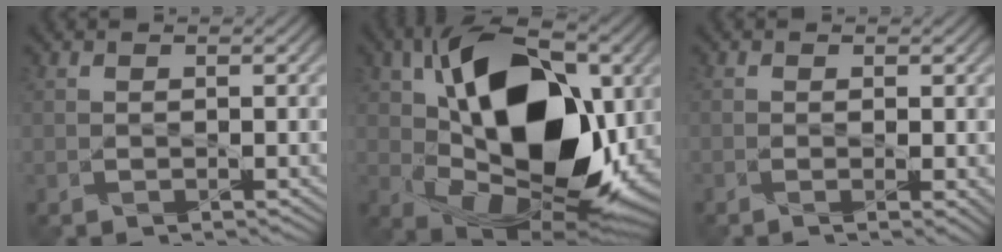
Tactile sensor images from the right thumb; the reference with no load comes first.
{"total": 18.0, "force": [2.1, 10.7, 14.3], "torque": [-0.247, 0.001, 0.030]}
{"total": 0.9, "force": [-0.1, -0.1, 0.9], "torque": [-0.010, 0.001, -0.004]}